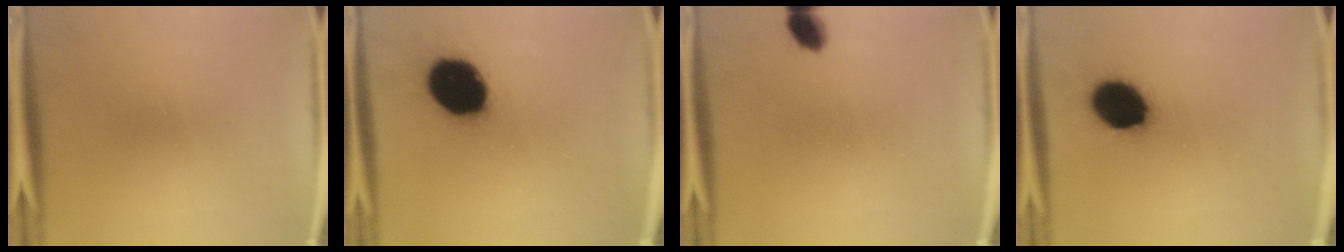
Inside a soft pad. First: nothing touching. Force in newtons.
{"total": 19.4}
{"total": 4.2}
{"total": 12.2}